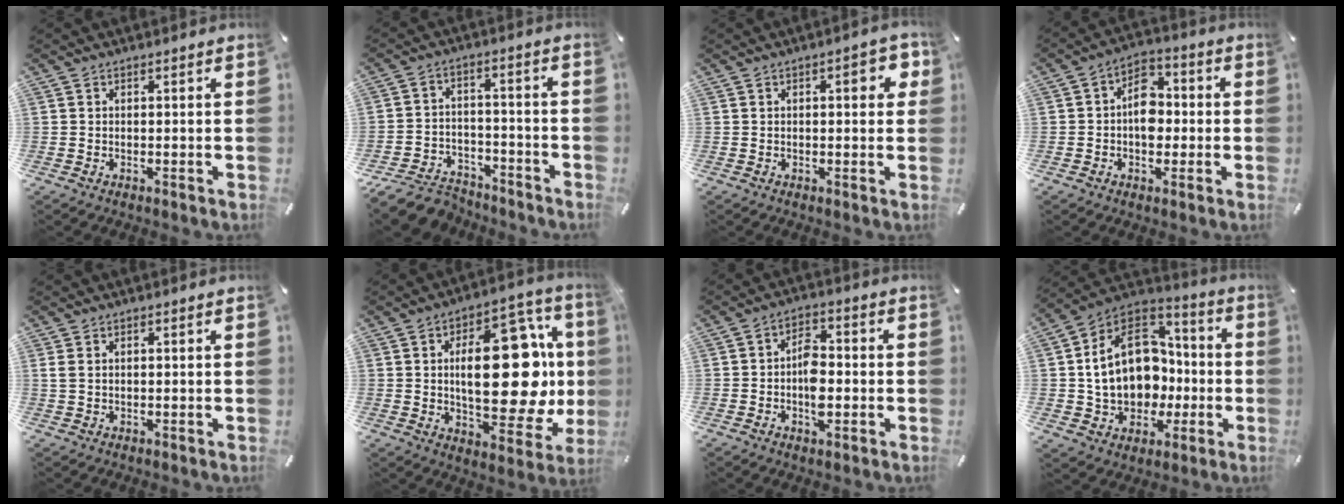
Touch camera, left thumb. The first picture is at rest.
{"total": 9.3, "force": [-7.6, 4.6, 3.0], "torque": [-0.042, 0.044, -0.139]}
{"total": 5.1, "force": [1.1, 2.3, 4.4], "torque": [-0.047, -0.002, 0.009]}
{"total": 8.3, "force": [-1.0, 6.1, 5.5], "torque": [-0.074, 0.009, -0.021]}
{"total": 1.3, "force": [0.4, 0.8, 1.0], "torque": [-0.021, 0.003, 0.007]}
{"total": 29.0, "force": [2.1, 14.1, 25.3], "torque": [-0.373, -0.019, 0.037]}
{"total": 6.8, "force": [-1.4, 3.9, 5.3], "torque": [-0.094, 0.007, -0.026]}
{"total": 19.1, "force": [-0.6, 15.4, 11.2], "torque": [-0.218, 0.005, -0.001]}